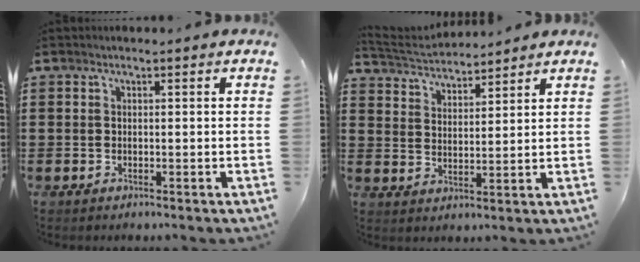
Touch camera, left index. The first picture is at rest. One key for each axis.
{"total": 3.3, "fx": 3.3, "fy": 0.4, "fz": 0.0, "tx": -0.017, "ty": -0.014, "tz": 0.057}